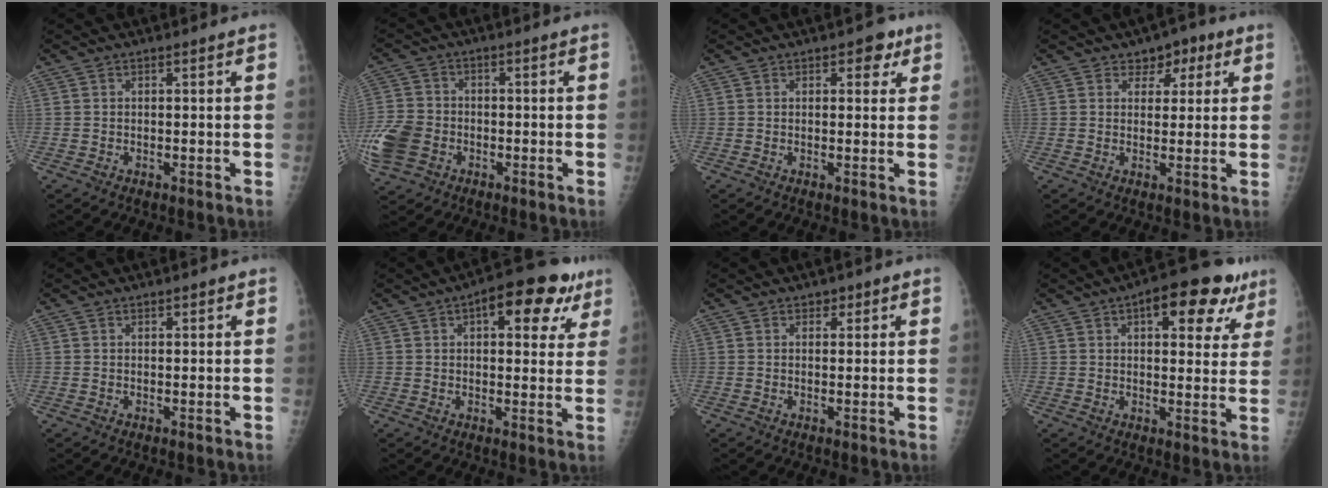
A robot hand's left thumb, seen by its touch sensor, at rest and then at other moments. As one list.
[{"total": 10.2, "force": [-3.6, 7.9, 5.4], "torque": [-0.122, 0.011, -0.070]}, {"total": 3.2, "force": [1.5, 2.0, 2.0], "torque": [0.001, -0.002, 0.013]}, {"total": 5.0, "force": [2.5, 3.6, 2.3], "torque": [0.006, -0.005, 0.029]}, {"total": 0.7, "force": [0.4, 0.3, 0.5], "torque": [-0.004, 0.000, 0.005]}, {"total": 13.2, "force": [6.3, 6.1, 9.9], "torque": [-0.084, -0.001, 0.074]}, {"total": 1.6, "force": [0.9, 1.1, 0.7], "torque": [0.005, -0.002, 0.008]}, {"total": 14.1, "force": [7.1, 6.3, 10.3], "torque": [-0.087, -0.009, 0.086]}]